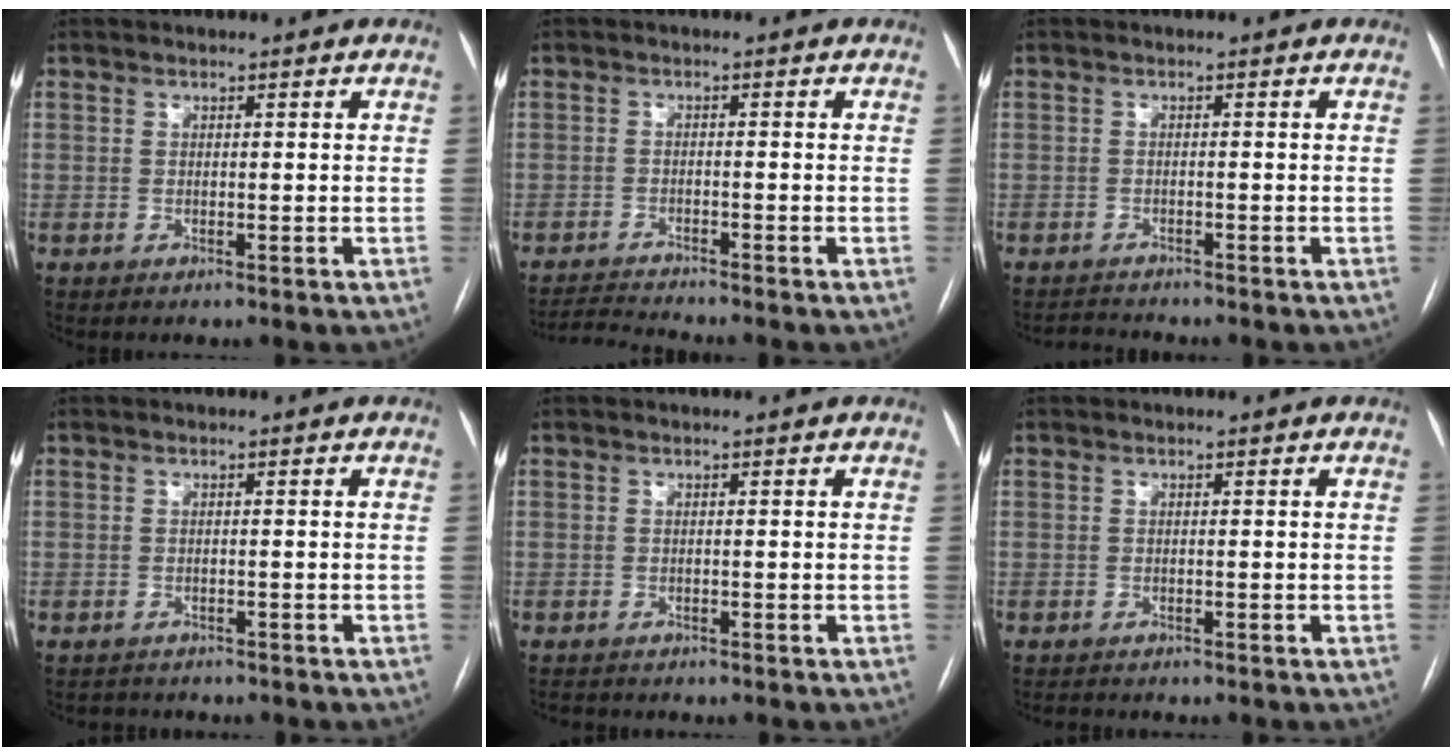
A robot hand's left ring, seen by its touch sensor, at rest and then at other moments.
{"total": 3.6, "force": [-3.3, -1.3, 0.0], "torque": [-0.005, -0.020, -0.060]}
{"total": 2.0, "force": [-2.0, -0.1, -0.1], "torque": [0.001, -0.011, -0.031]}
{"total": 2.6, "force": [-2.3, 1.1, 0.2], "torque": [-0.005, -0.002, -0.030]}
{"total": 2.0, "force": [-1.9, 0.7, 0.5], "torque": [-0.008, -0.006, -0.022]}
{"total": 1.5, "force": [-1.4, 0.4, 0.4], "torque": [-0.007, -0.004, -0.017]}